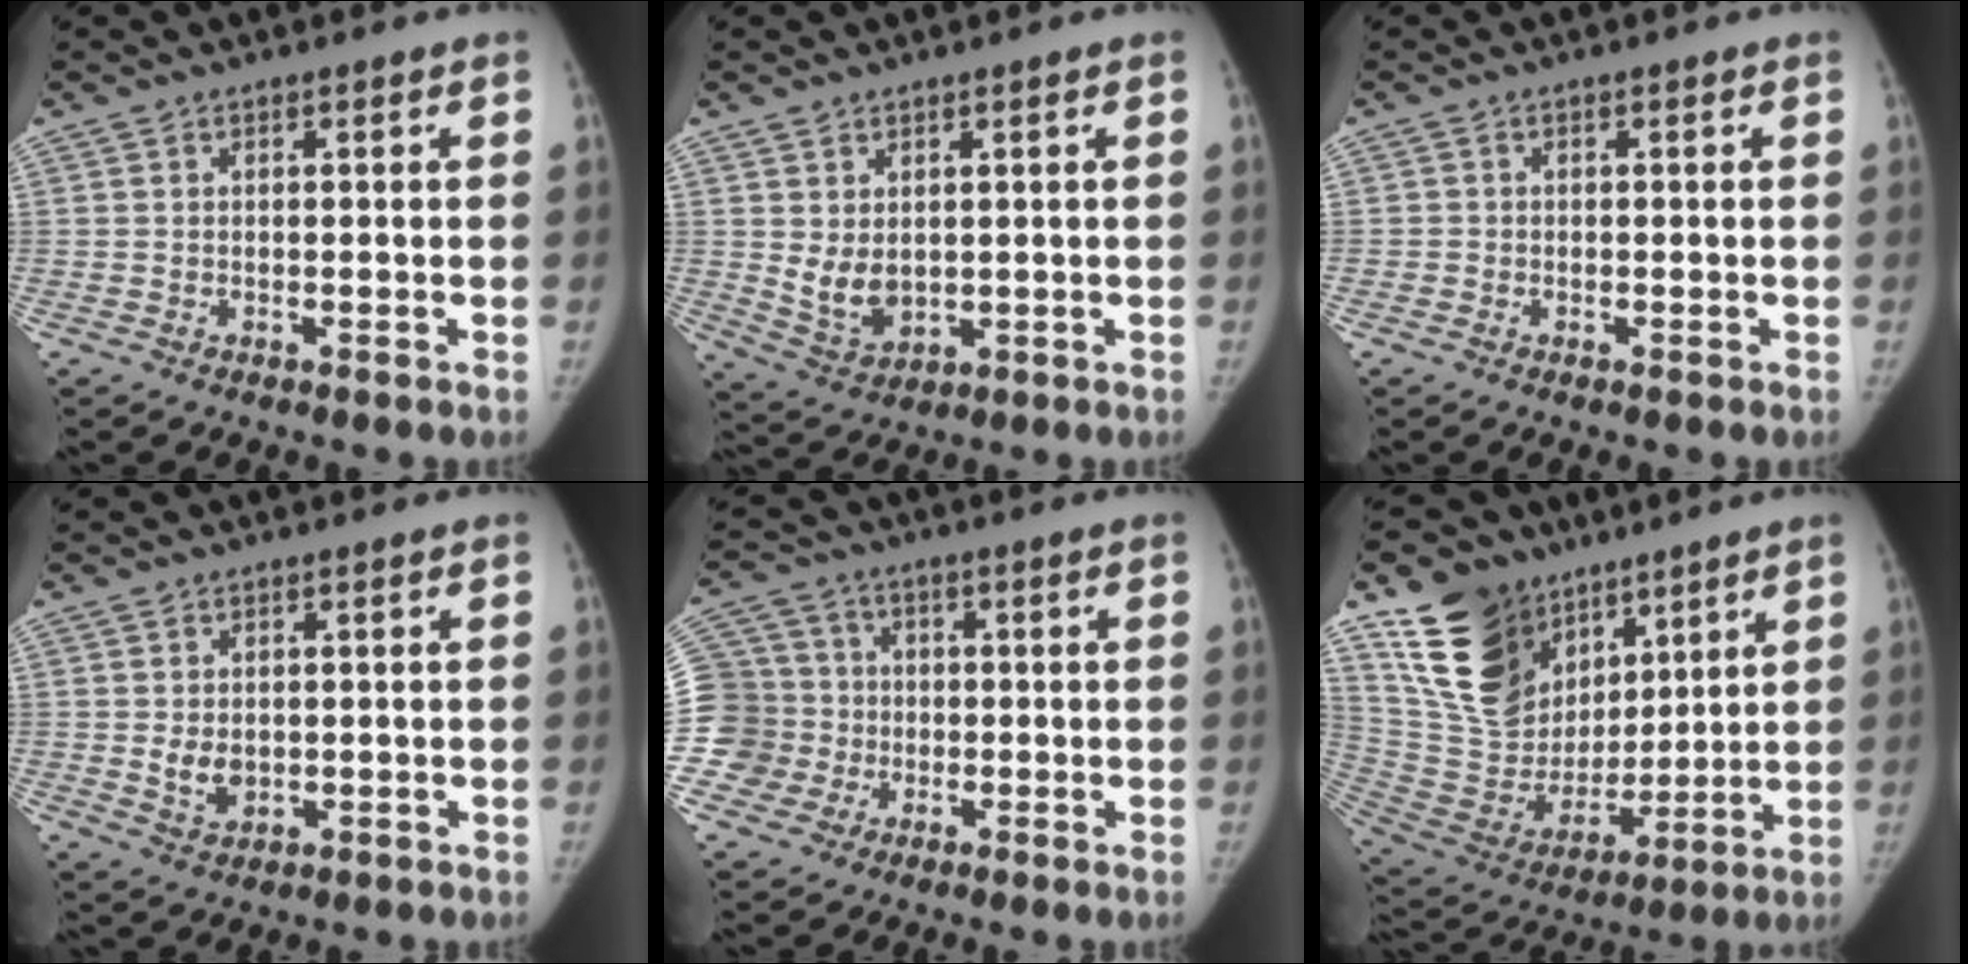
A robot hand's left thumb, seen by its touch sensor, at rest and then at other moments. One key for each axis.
{"total": 5.4, "fx": 0.8, "fy": 3.8, "fz": 3.7, "tx": -0.056, "ty": -0.025, "tz": 0.034}
{"total": 0.7, "fx": -0.2, "fy": 0.7, "fz": 0.0, "tx": 0.005, "ty": 0.005, "tz": -0.006}
{"total": 3.4, "fx": 0.0, "fy": 2.6, "fz": 2.2, "tx": -0.029, "ty": -0.015, "tz": 0.008}
{"total": 11.5, "fx": -1.4, "fy": 11.3, "fz": 1.6, "tx": -0.011, "ty": 0.034, "tz": -0.021}
{"total": 22.8, "fx": 12.7, "fy": 15.4, "fz": 10.9, "tx": -0.162, "ty": -0.050, "tz": 0.245}